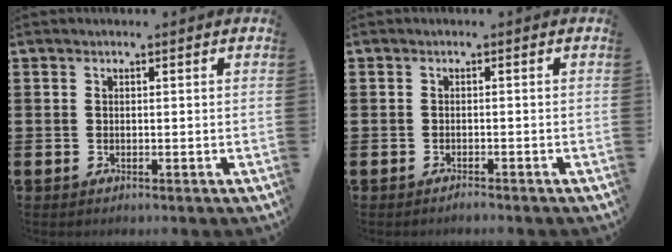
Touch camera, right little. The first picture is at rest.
{"total": 0.7, "force": [-0.7, 0.0, 0.2], "torque": [0.003, -0.007, -0.015]}